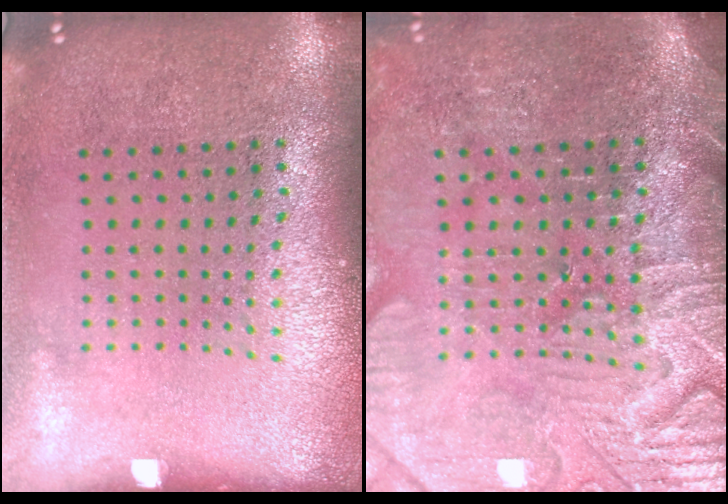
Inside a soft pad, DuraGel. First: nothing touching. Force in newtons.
{"total": 4.0, "press": 3.8, "slide": 1.4}